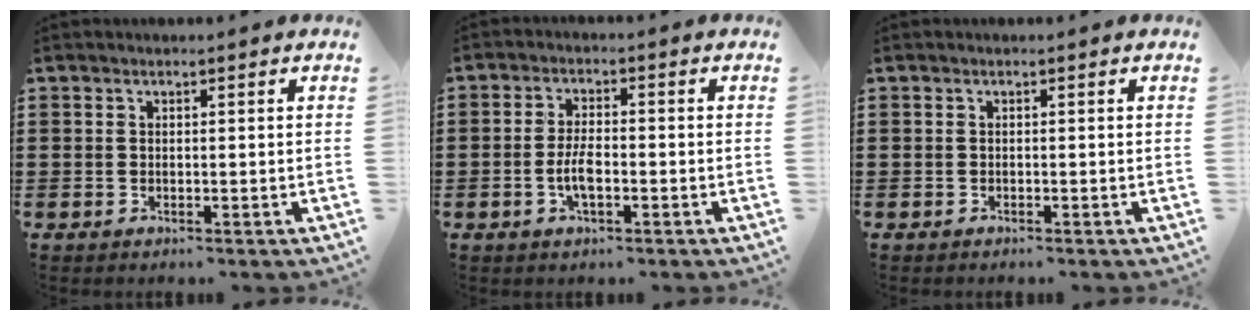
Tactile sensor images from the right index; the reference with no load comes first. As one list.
[{"total": 4.3, "force": [-1.1, 1.4, 3.9], "torque": [-0.091, -0.005, -0.024]}, {"total": 0.0}]